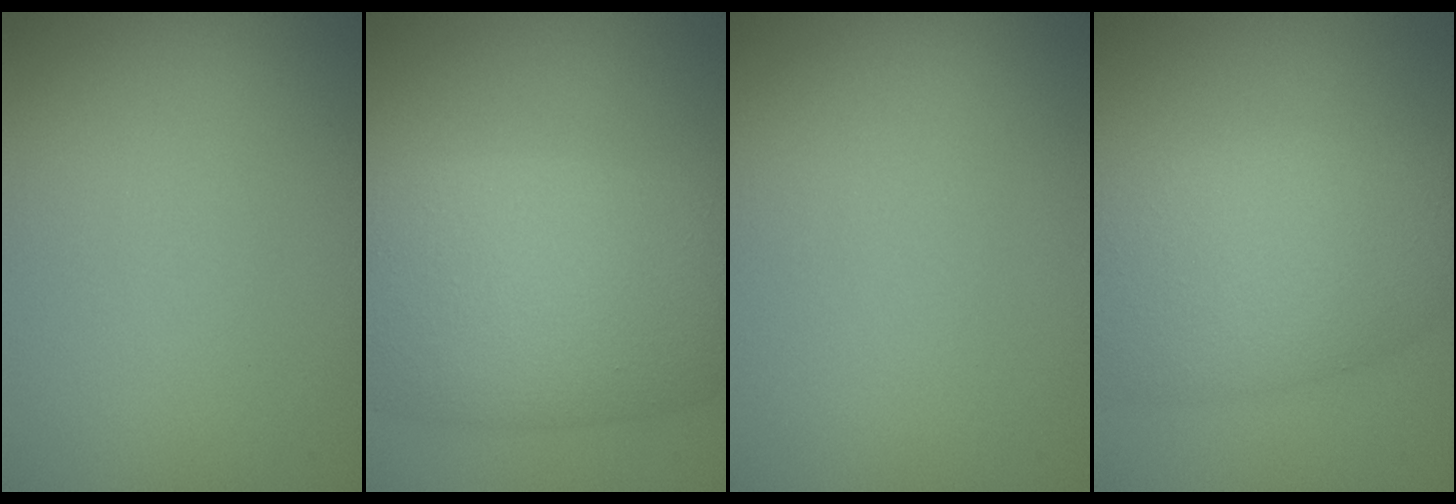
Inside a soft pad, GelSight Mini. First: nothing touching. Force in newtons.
{"total": 10.3, "press": 10.3, "slide": 0.4}
{"total": 0.0}
{"total": 7.7, "press": 7.7, "slide": 0.2}